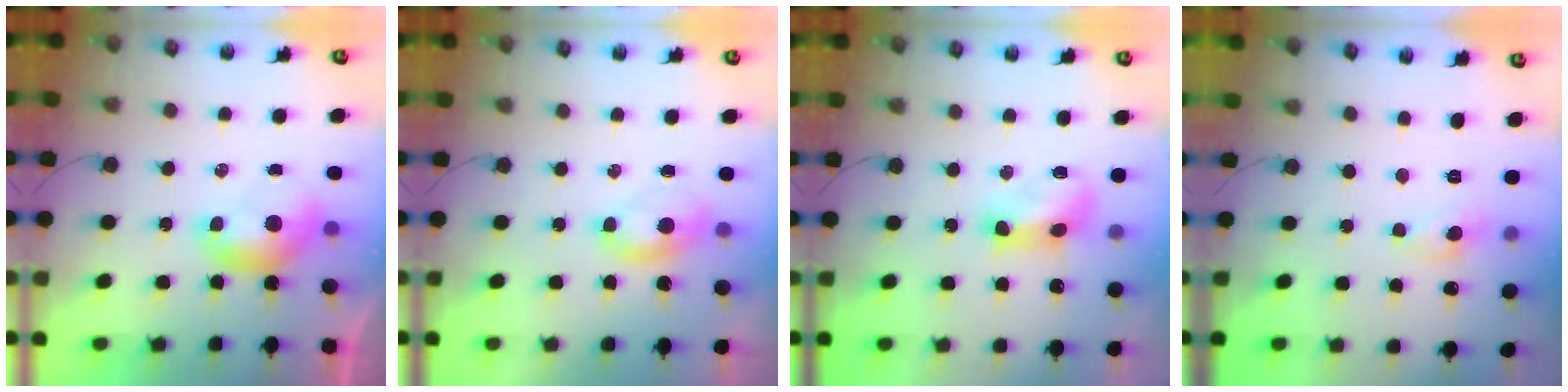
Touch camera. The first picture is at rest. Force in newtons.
{"total": 1.5, "press": 1.4, "slide": 0.6}
{"total": 5.5, "press": 5.4, "slide": 1.0}
{"total": 0.9, "press": 0.8, "slide": 0.2}